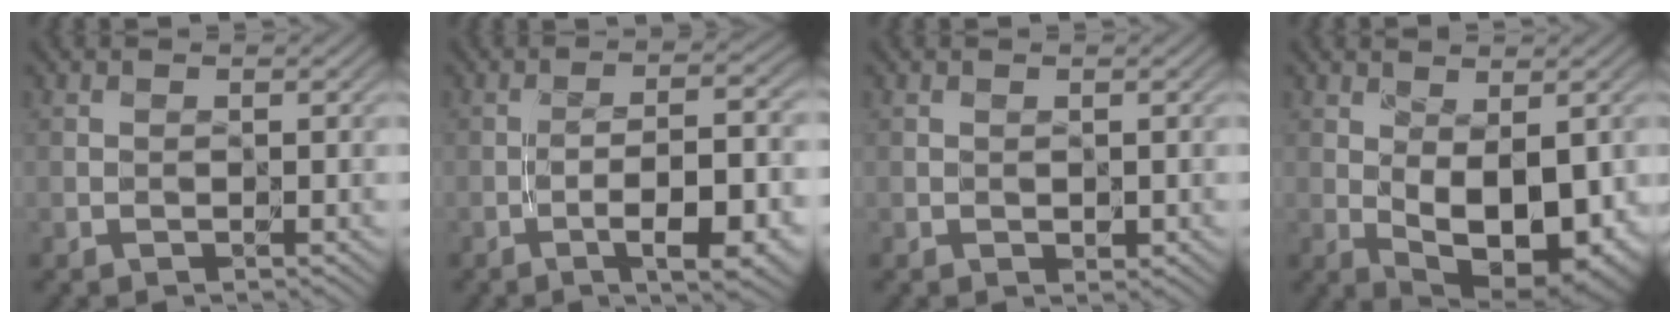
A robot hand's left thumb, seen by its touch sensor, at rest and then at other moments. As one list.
[{"total": 8.7, "force": [-4.2, 2.0, 7.4], "torque": [-0.115, 0.000, -0.053]}, {"total": 0.8, "force": [-0.1, 0.5, 0.6], "torque": [-0.011, -0.006, 0.001]}, {"total": 11.5, "force": [-1.9, 5.8, 9.7], "torque": [-0.151, -0.024, -0.016]}]